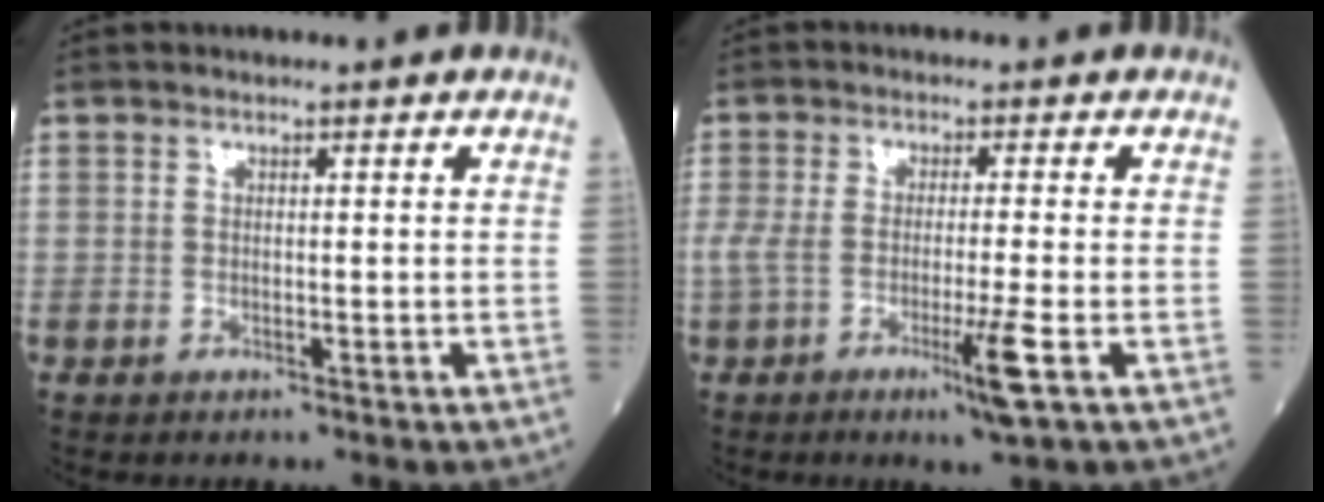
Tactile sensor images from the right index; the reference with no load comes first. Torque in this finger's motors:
{"motor_torque": [1.04, -0.18, 0.63, 0.17]}